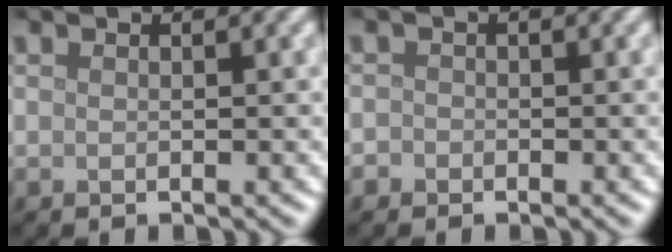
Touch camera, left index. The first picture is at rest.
{"total": 0.8, "force": [-0.4, 0.7, 0.1], "torque": [0.004, -0.004, -0.011]}